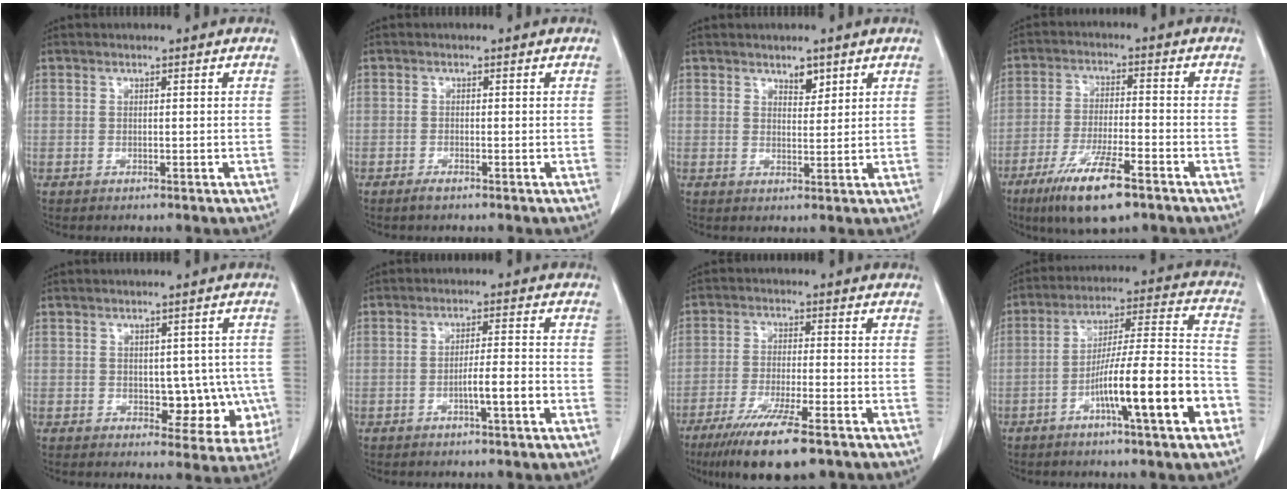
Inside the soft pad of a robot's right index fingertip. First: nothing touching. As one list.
[{"total": 1.1, "force": [-0.9, 0.1, 0.6], "torque": [-0.015, -0.001, -0.014]}, {"total": 2.3, "force": [1.7, 1.1, 1.2], "torque": [-0.017, -0.005, 0.029]}, {"total": 11.2, "force": [-6.9, 2.0, 8.6], "torque": [-0.164, -0.021, -0.117]}, {"total": 7.7, "force": [-1.2, 4.6, 6.0], "torque": [-0.047, 0.013, -0.004]}, {"total": 4.3, "force": [-1.9, 0.1, 3.9], "torque": [-0.059, 0.003, -0.031]}, {"total": 12.7, "force": [-8.7, 1.7, 9.0], "torque": [-0.157, -0.032, -0.140]}, {"total": 15.6, "force": [-6.6, 0.7, 14.1], "torque": [-0.227, 0.009, -0.107]}]